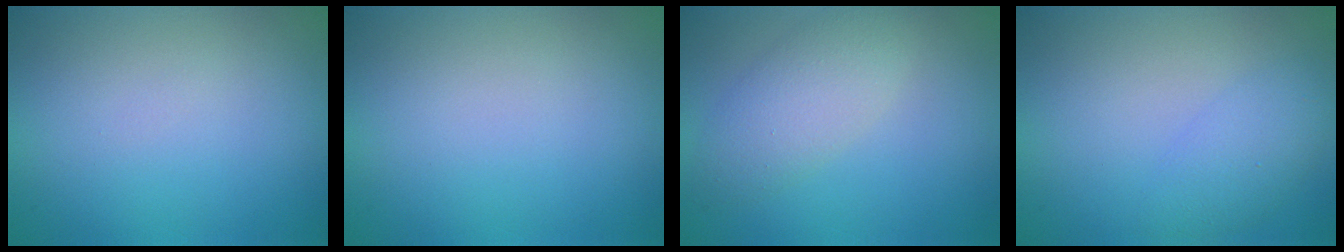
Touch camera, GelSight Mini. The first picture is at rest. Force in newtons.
{"total": 0.0}
{"total": 3.8, "press": 3.7, "slide": 0.3}
{"total": 2.5, "press": 2.5, "slide": 0.1}